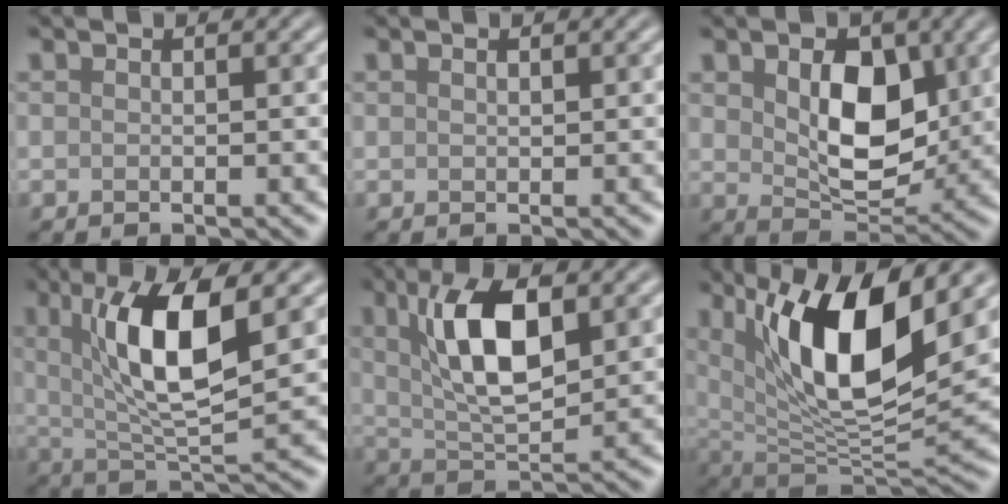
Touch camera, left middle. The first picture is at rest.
{"total": 0.0}
{"total": 6.7, "force": [1.3, 4.1, 5.1], "torque": [-0.087, -0.009, 0.027]}
{"total": 8.4, "force": [2.5, 2.2, 7.8], "torque": [-0.133, -0.008, 0.045]}
{"total": 7.5, "force": [2.4, 3.0, 6.5], "torque": [-0.121, 0.007, 0.041]}
{"total": 11.2, "force": [4.4, 3.8, 9.5], "torque": [-0.161, -0.014, 0.081]}